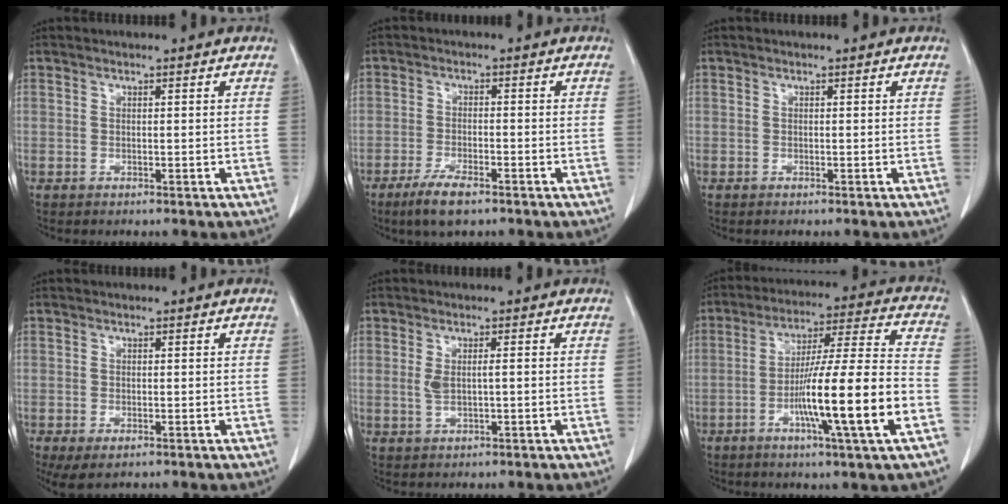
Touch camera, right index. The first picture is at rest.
{"total": 5.4, "force": [-3.7, 1.2, 3.7], "torque": [-0.078, -0.009, -0.064]}
{"total": 0.0}
{"total": 3.4, "force": [-1.9, 1.5, 2.4], "torque": [-0.047, -0.010, -0.023]}
{"total": 2.5, "force": [-0.1, 0.6, 2.4], "torque": [-0.052, 0.006, 0.002]}
{"total": 16.8, "force": [-5.5, -0.7, 15.9], "torque": [-0.272, -0.004, -0.095]}